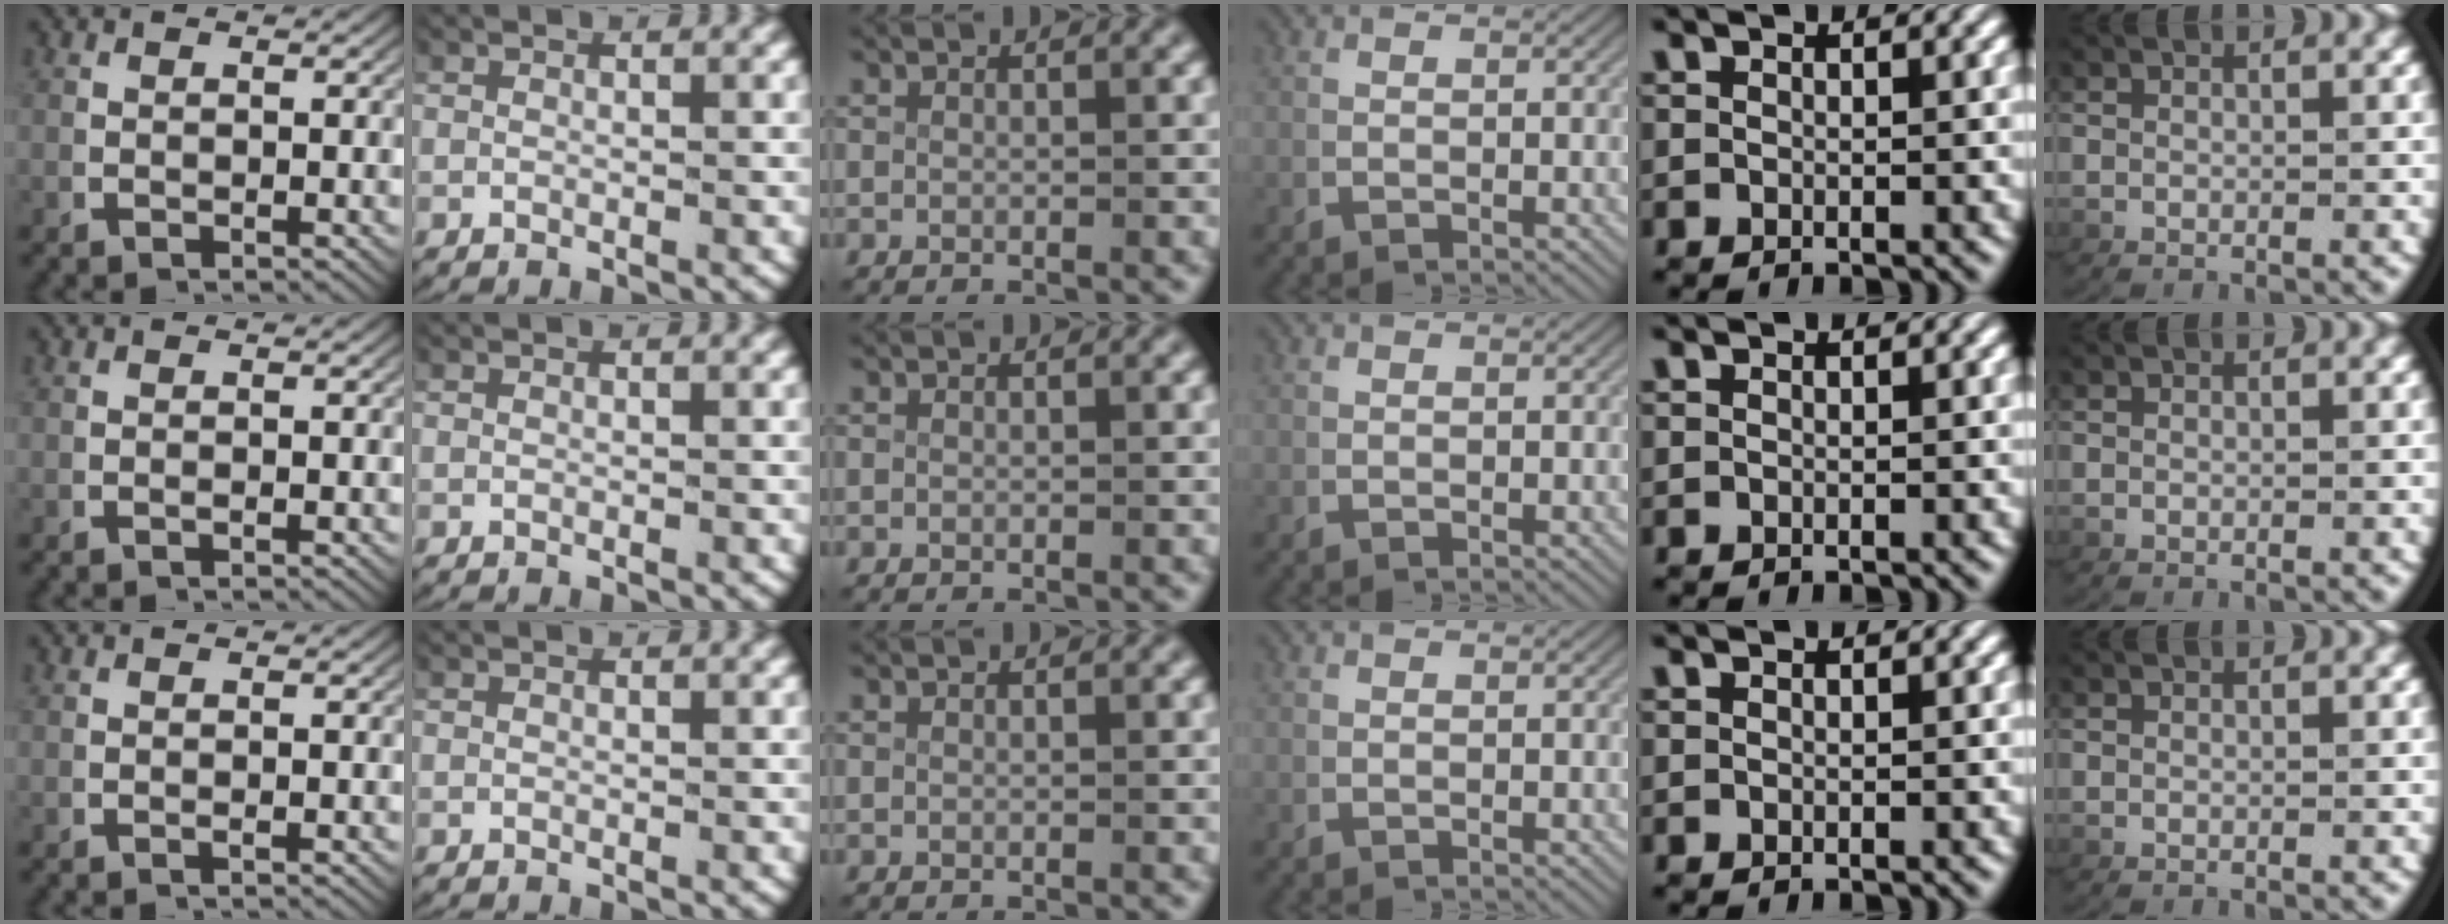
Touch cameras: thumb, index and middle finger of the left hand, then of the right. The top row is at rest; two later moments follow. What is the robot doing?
{"motion": "lift_and_place", "object": "paper"}